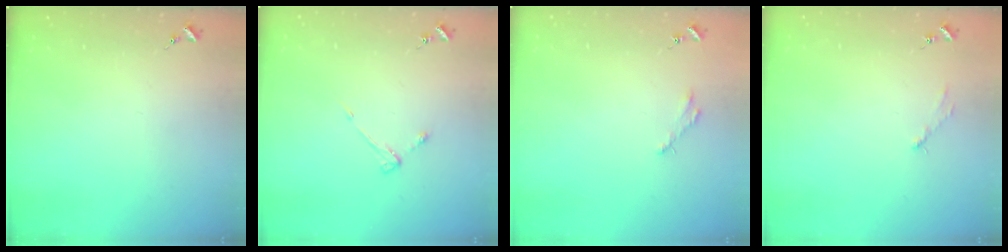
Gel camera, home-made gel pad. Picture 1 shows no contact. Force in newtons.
{"total": 3.2, "press": 3.1, "slide": 0.5}
{"total": 2.5, "press": 2.5, "slide": 0.2}
{"total": 2.9, "press": 2.9, "slide": 0.4}